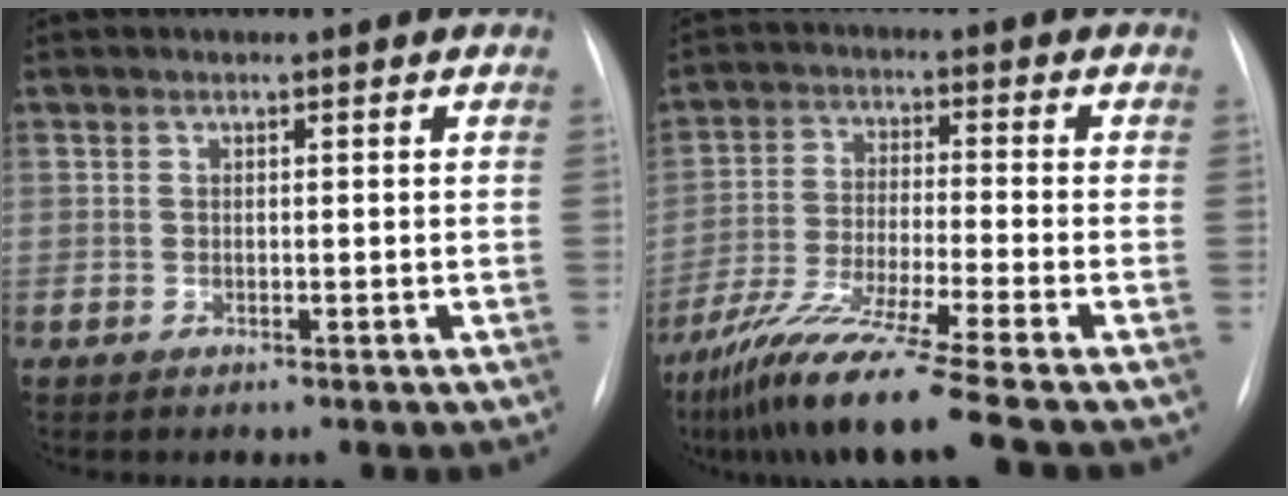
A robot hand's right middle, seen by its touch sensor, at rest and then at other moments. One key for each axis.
{"total": 13.4, "fx": -10.2, "fy": -1.8, "fz": 8.5, "tx": -0.162, "ty": -0.045, "tz": -0.178}